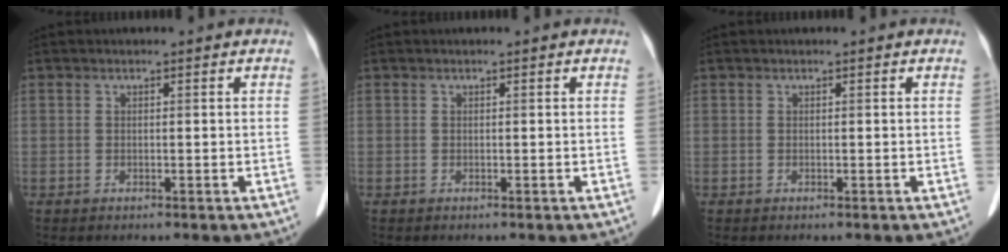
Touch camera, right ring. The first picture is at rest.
{"total": 0.0}
{"total": 0.0}